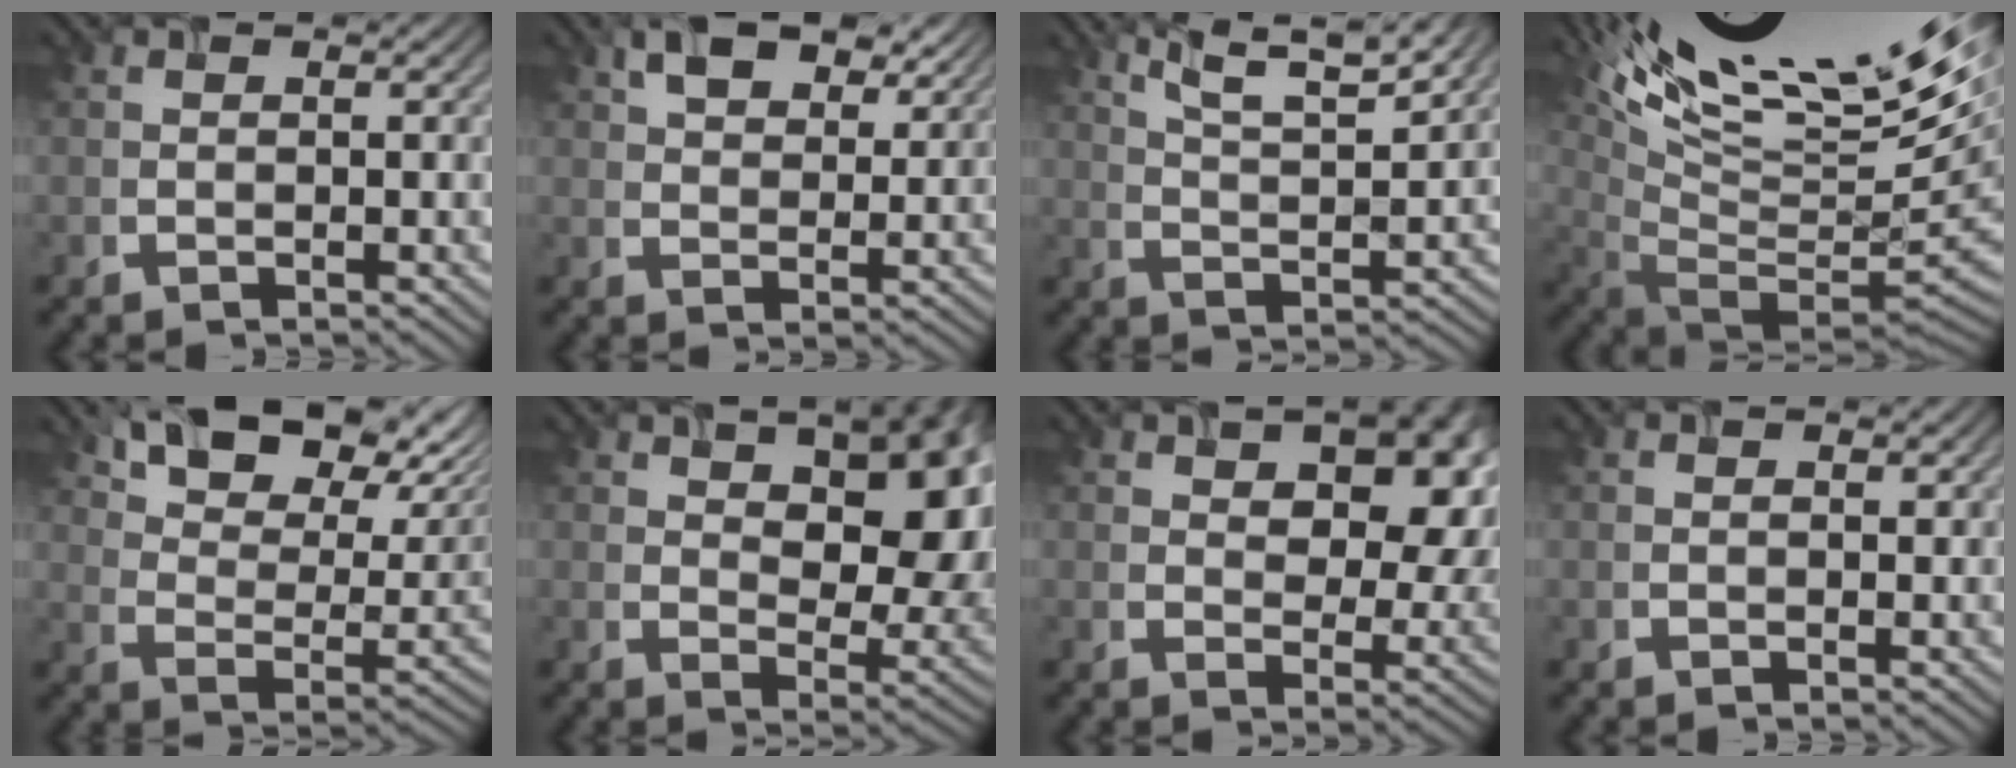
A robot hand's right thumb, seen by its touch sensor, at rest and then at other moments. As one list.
[{"total": 6.9, "force": [4.2, 3.6, 4.2], "torque": [-0.082, 0.004, 0.078]}, {"total": 9.1, "force": [6.9, 1.6, 5.7], "torque": [-0.092, -0.003, 0.110]}, {"total": 17.2, "force": [9.8, 4.8, 13.4], "torque": [-0.217, 0.018, 0.188]}, {"total": 14.5, "force": [9.3, 7.0, 8.8], "torque": [-0.160, 0.010, 0.133]}, {"total": 14.3, "force": [4.7, 8.1, 10.8], "torque": [-0.152, -0.007, 0.091]}, {"total": 12.3, "force": [4.6, 7.2, 8.9], "torque": [-0.138, -0.008, 0.087]}, {"total": 0.8, "force": [0.4, 0.4, 0.6], "torque": [-0.007, -0.001, 0.009]}]